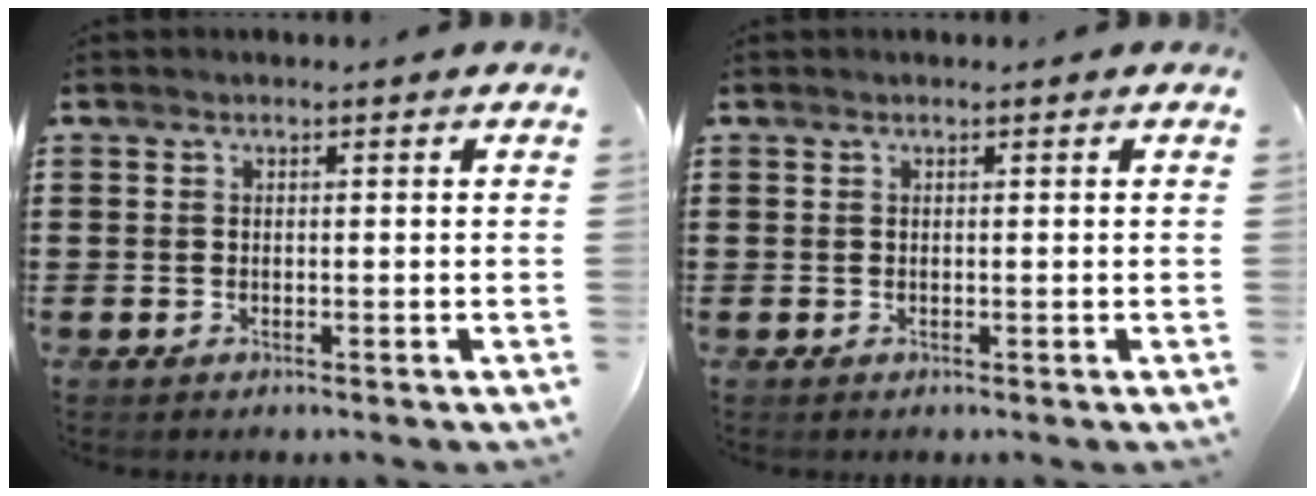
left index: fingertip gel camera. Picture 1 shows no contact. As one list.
[{"total": 0.0}]